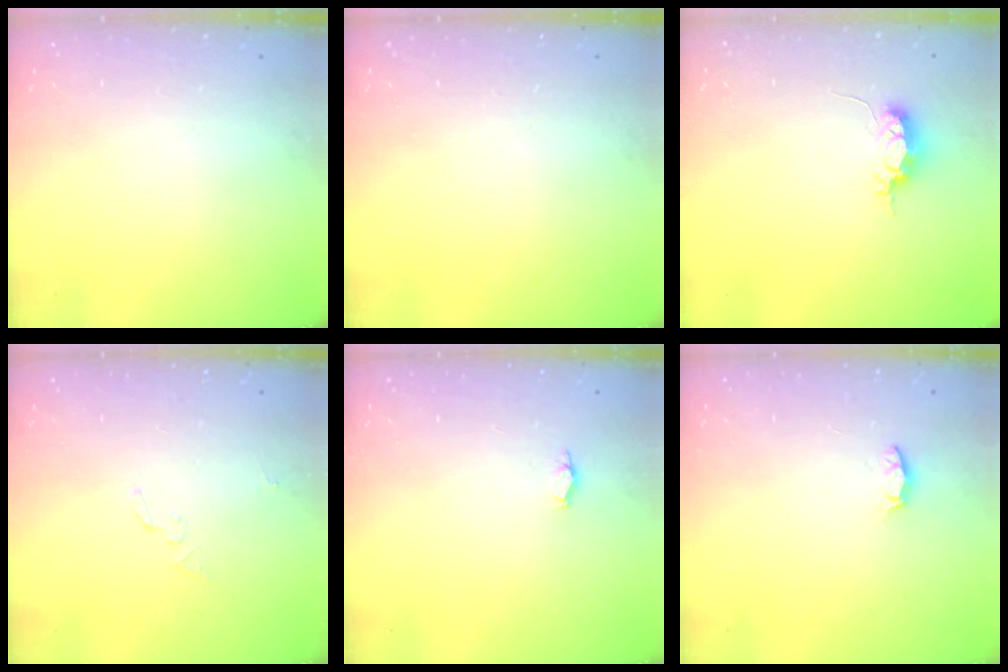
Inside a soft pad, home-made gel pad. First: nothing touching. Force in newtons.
{"total": 0.0}
{"total": 4.8, "press": 4.7, "slide": 0.9}
{"total": 3.2, "press": 3.2, "slide": 0.2}
{"total": 2.2, "press": 1.9, "slide": 1.2}
{"total": 3.2, "press": 3.1, "slide": 0.4}